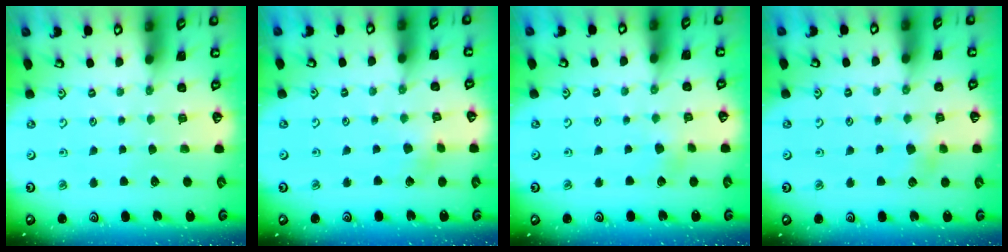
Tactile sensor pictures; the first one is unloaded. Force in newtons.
{"total": 2.3, "press": 2.2, "slide": 0.3}
{"total": 1.3, "press": 1.3, "slide": 0.2}
{"total": 4.2, "press": 4.1, "slide": 0.6}